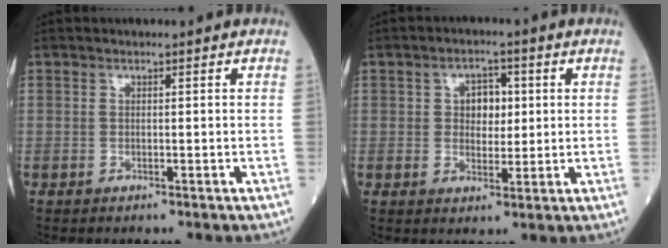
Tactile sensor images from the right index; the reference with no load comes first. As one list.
[{"total": 4.4, "force": [0.9, 2.8, 3.2], "torque": [-0.046, 0.009, 0.016]}]